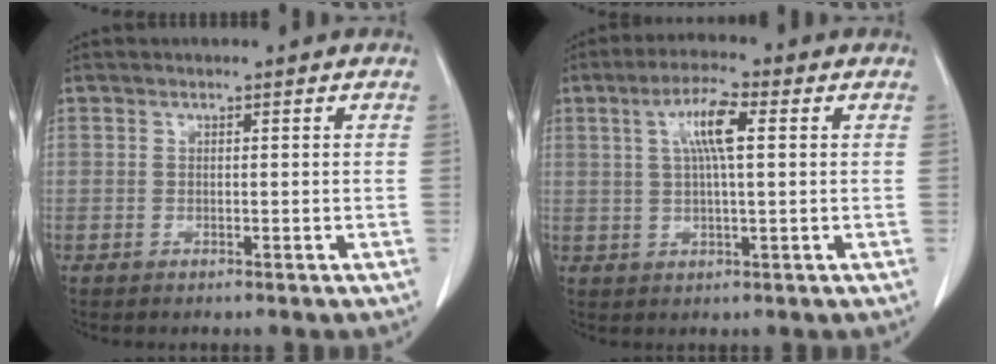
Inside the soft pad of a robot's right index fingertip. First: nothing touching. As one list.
[{"total": 6.6, "force": [1.8, 0.9, 6.3], "torque": [-0.119, 0.010, 0.034]}]